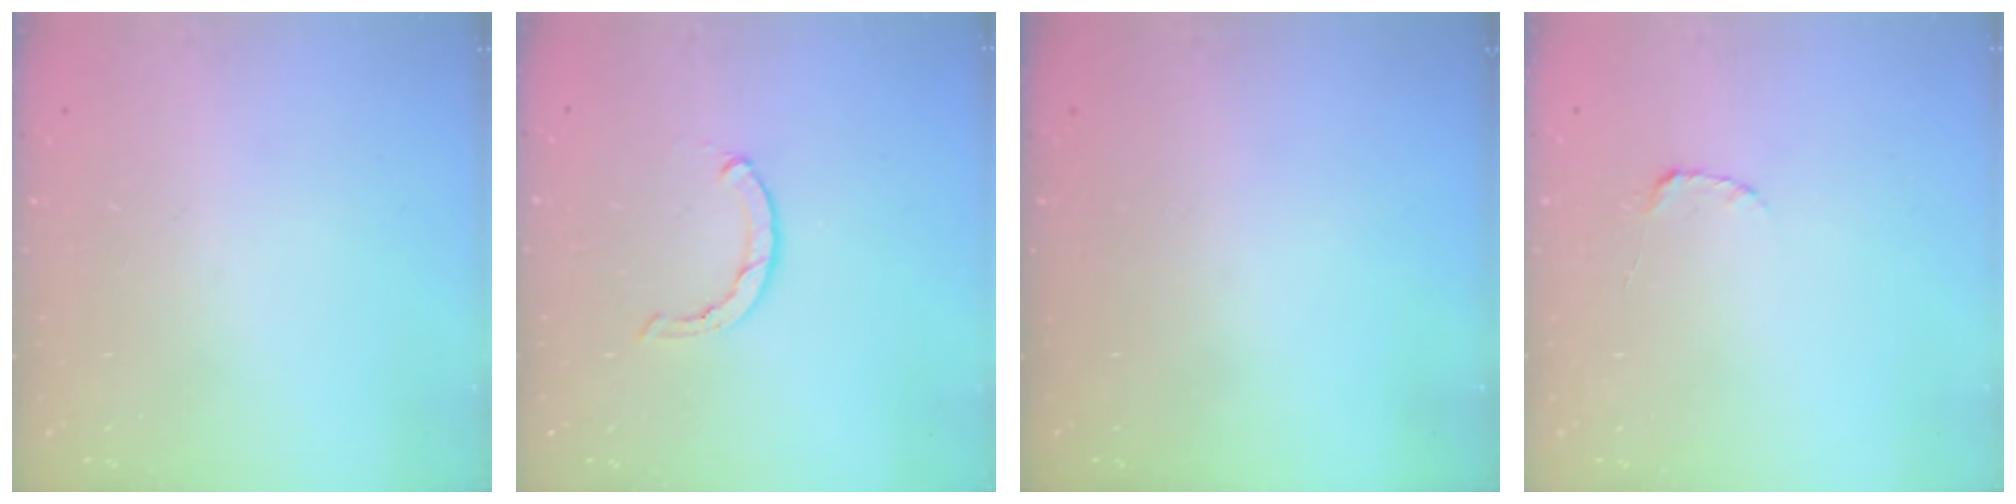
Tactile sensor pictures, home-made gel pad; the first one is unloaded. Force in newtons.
{"total": 0.7, "press": 0.6, "slide": 0.2}
{"total": 0.0}
{"total": 2.2, "press": 2.2, "slide": 0.3}